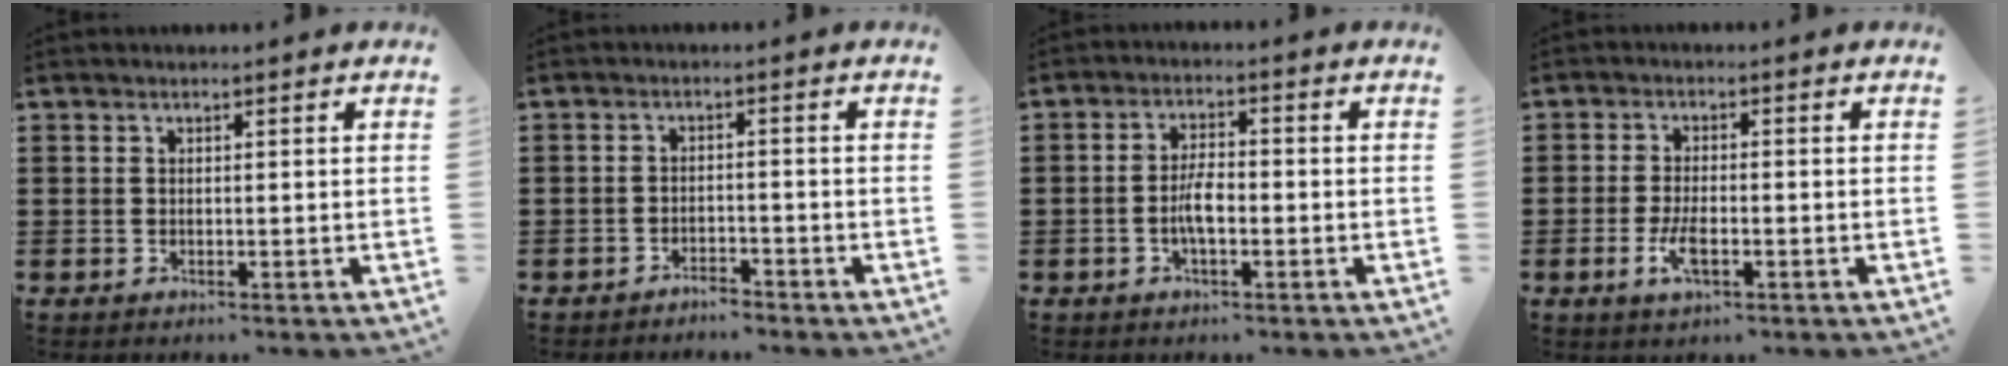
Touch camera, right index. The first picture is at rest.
{"total": 2.1, "force": [-2.0, 0.2, 0.0], "torque": [-0.008, 0.003, -0.044]}
{"total": 4.3, "force": [-1.0, 1.5, 3.9], "torque": [-0.084, 0.001, -0.022]}
{"total": 4.0, "force": [-1.3, 1.4, 3.4], "torque": [-0.071, -0.001, -0.027]}